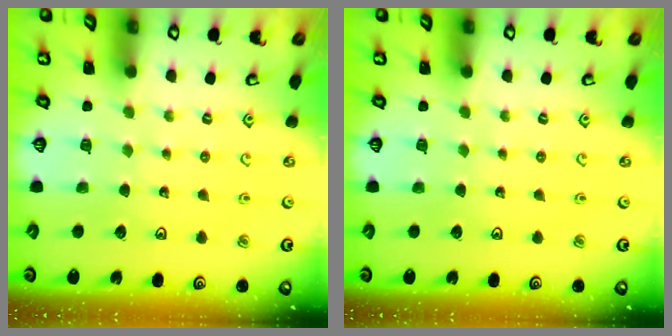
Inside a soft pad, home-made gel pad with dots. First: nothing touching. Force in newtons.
{"total": 0.0}